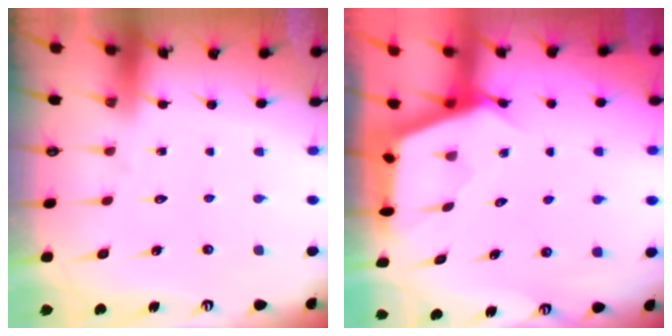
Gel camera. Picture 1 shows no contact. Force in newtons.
{"total": 2.5, "press": 2.5, "slide": 0.3}